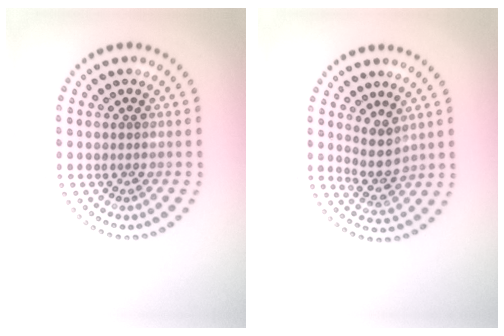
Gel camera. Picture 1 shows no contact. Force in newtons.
{"total": 2.8, "press": 2.3, "slide": 1.6}